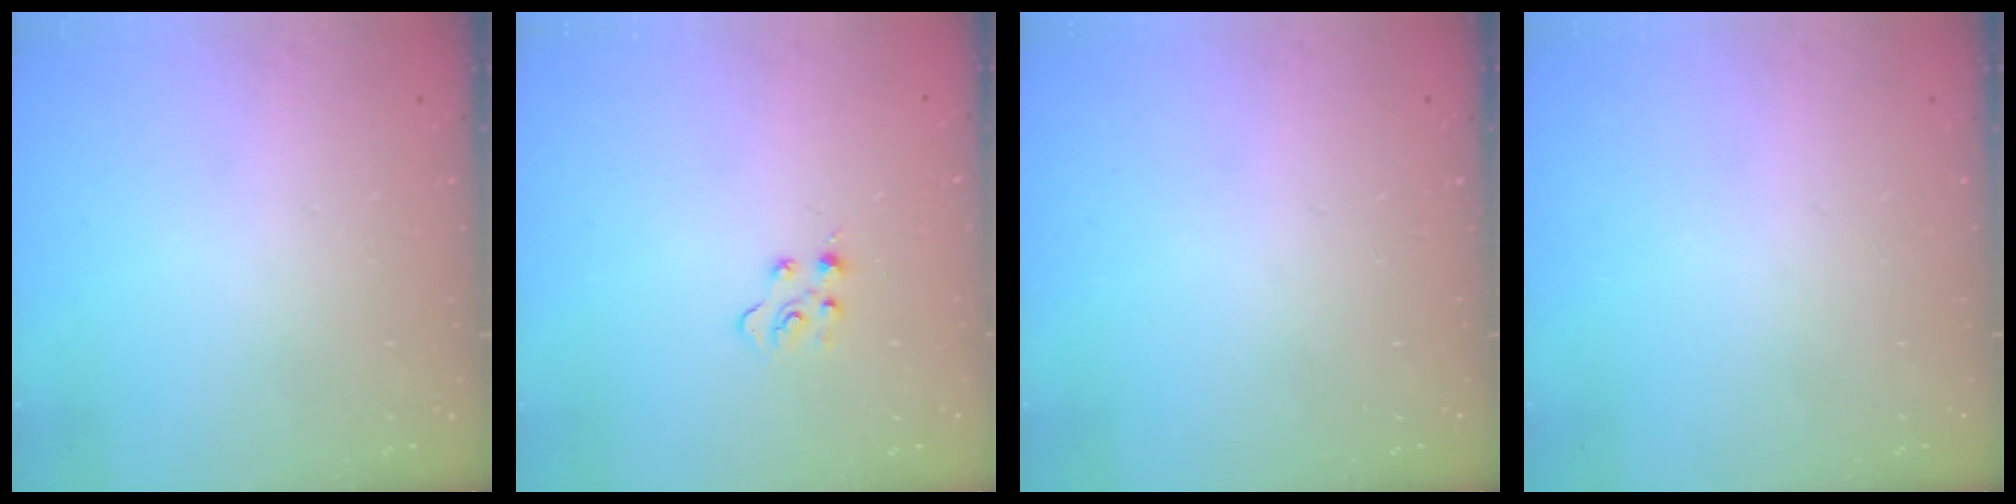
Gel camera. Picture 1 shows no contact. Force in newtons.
{"total": 2.9, "press": 2.8, "slide": 0.4}
{"total": 0.0}
{"total": 0.0}